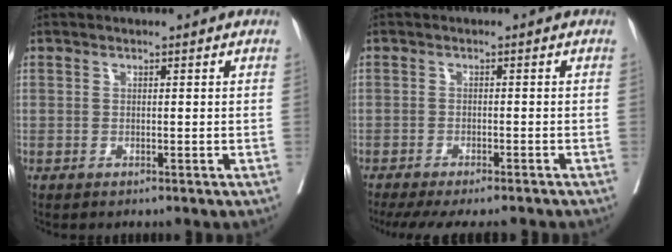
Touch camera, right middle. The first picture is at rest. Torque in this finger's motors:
{"motor_torque": [0.93, -0.82, 0.19, 0.07]}